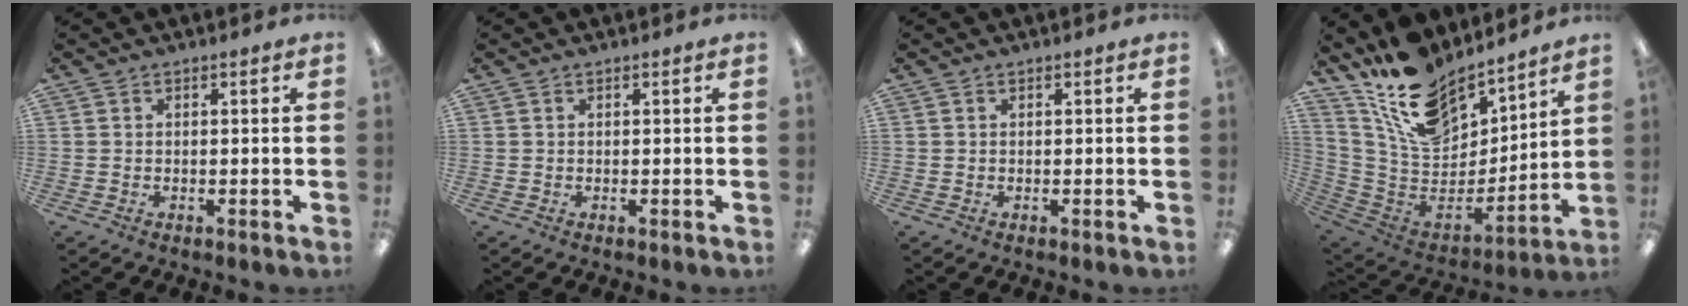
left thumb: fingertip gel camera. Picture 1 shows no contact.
{"total": 0.0}
{"total": 0.0}
{"total": 18.2, "force": [14.3, 8.4, 7.6], "torque": [-0.172, -0.094, 0.265]}